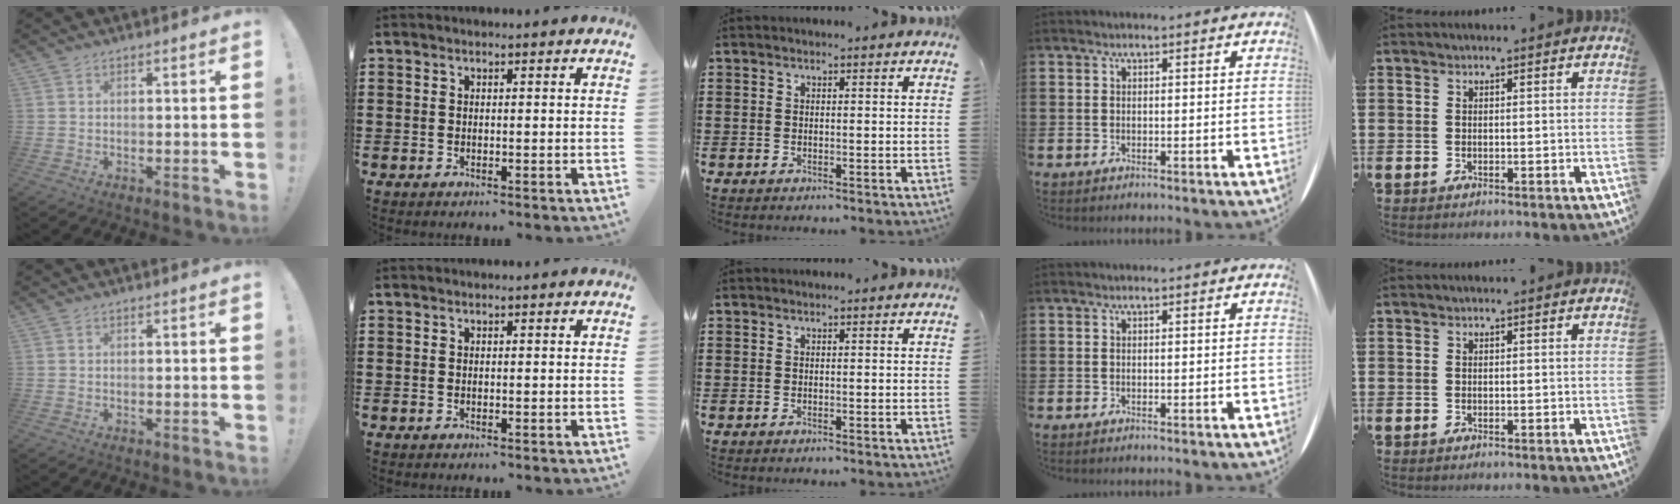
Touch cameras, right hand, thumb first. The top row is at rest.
{}